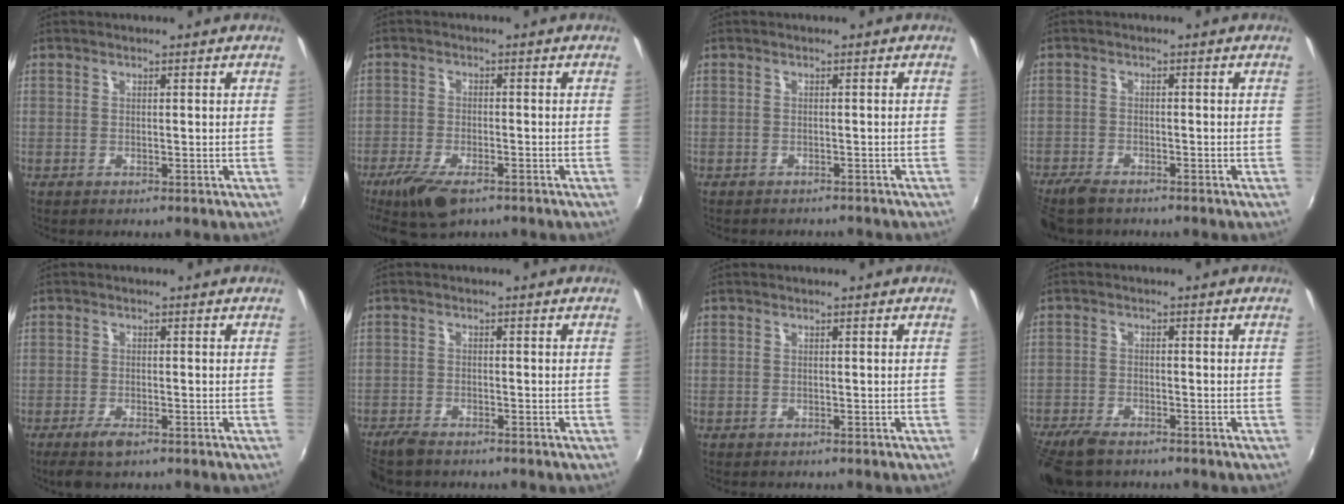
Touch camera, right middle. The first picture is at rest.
{"total": 9.1, "force": [-5.9, 3.6, 5.9], "torque": [-0.139, -0.025, -0.107]}
{"total": 2.3, "force": [-2.3, 0.1, 0.5], "torque": [-0.009, -0.010, -0.031]}
{"total": 5.5, "force": [-4.6, 1.8, 2.5], "torque": [-0.073, -0.020, -0.089]}
{"total": 3.5, "force": [-2.3, 1.3, 2.2], "torque": [-0.054, -0.009, -0.045]}
{"total": 4.4, "force": [-3.8, 1.2, 1.8], "torque": [-0.052, -0.016, -0.075]}
{"total": 0.8, "force": [0.2, -0.7, -0.3], "torque": [0.011, -0.003, 0.001]}
{"total": 8.4, "force": [-6.8, 2.9, 4.0], "torque": [-0.106, -0.026, -0.128]}